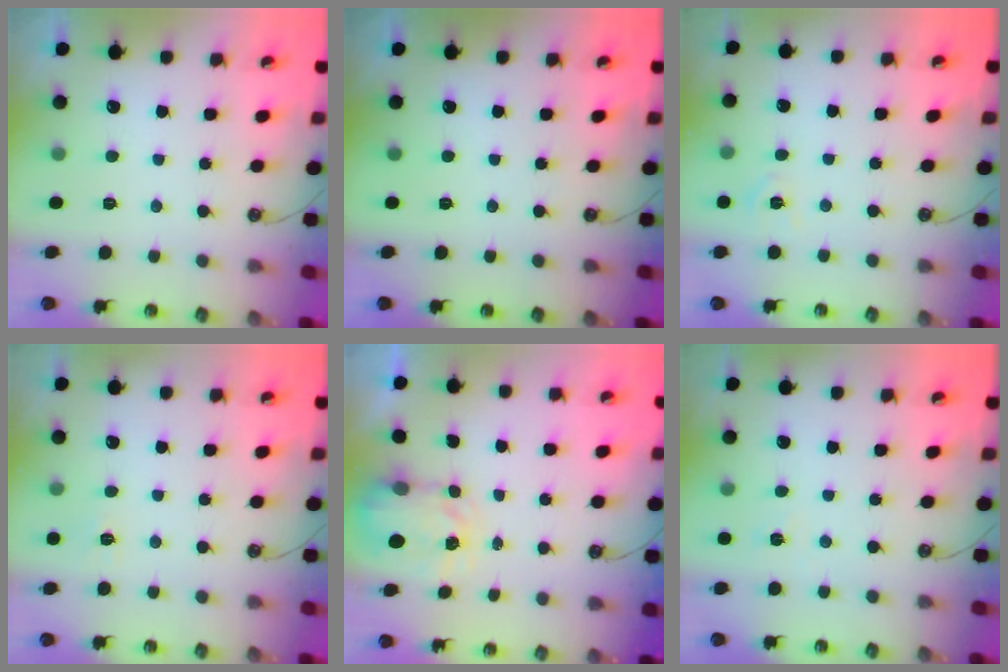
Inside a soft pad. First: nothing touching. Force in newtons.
{"total": 0.0}
{"total": 4.8, "press": 4.7, "slide": 0.6}
{"total": 6.1, "press": 6.1, "slide": 0.7}
{"total": 3.9, "press": 3.9, "slide": 0.5}
{"total": 2.6, "press": 2.6, "slide": 0.2}